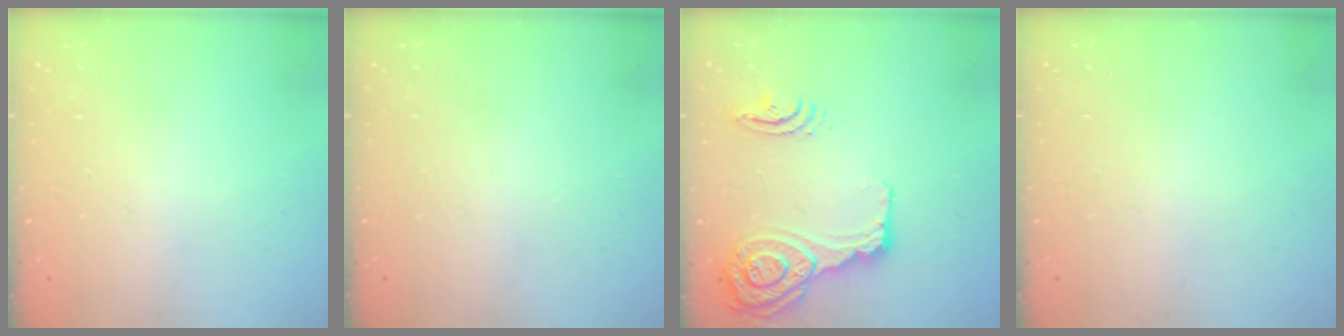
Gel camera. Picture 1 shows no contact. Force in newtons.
{"total": 0.0}
{"total": 18.9, "press": 18.6, "slide": 3.2}
{"total": 0.0}